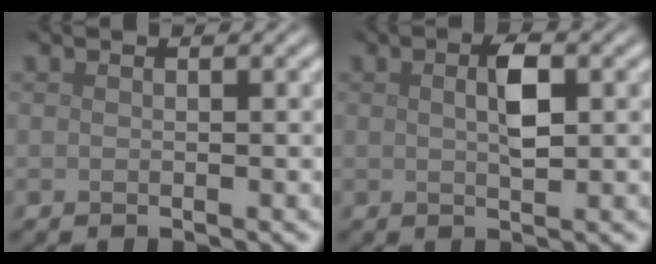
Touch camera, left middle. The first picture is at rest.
{"total": 2.6, "force": [0.6, 0.8, 2.4], "torque": [-0.045, 0.002, 0.011]}